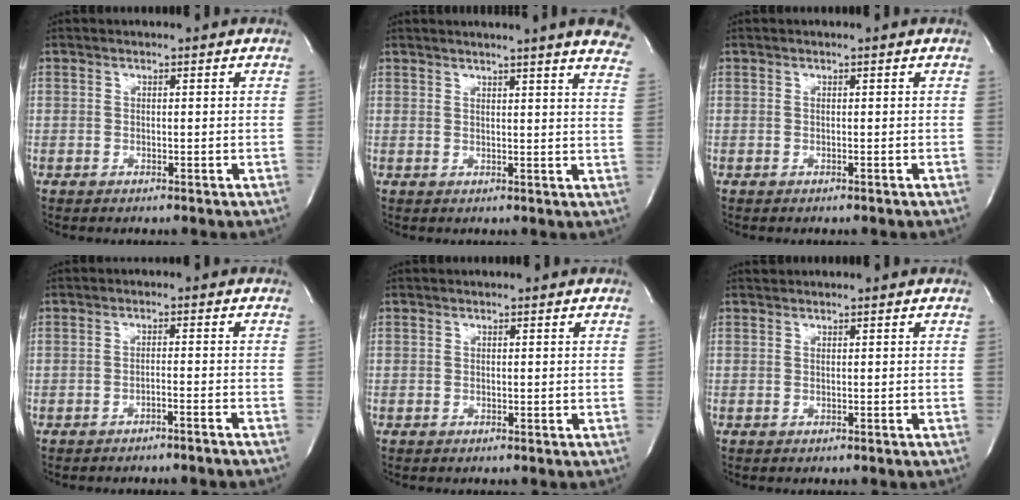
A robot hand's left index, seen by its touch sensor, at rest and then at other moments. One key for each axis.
{"total": 15.6, "fx": 13.6, "fy": 0.0, "fz": 7.7, "tx": -0.102, "ty": -0.034, "tz": 0.144}
{"total": 0.7, "fx": -0.5, "fy": -0.1, "fz": 0.5, "tx": 0.000, "ty": 0.005, "tz": -0.005}
{"total": 3.1, "fx": -2.6, "fy": -0.7, "fz": 1.5, "tx": -0.018, "ty": 0.008, "tz": -0.033}
{"total": 0.0}
{"total": 0.0}